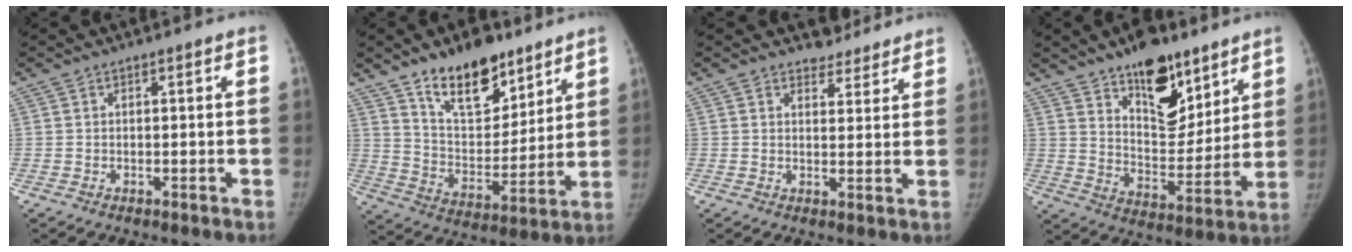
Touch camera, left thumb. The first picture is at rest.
{"total": 16.9, "force": [11.5, 8.3, 9.1], "torque": [-0.094, -0.077, 0.202]}
{"total": 4.2, "force": [3.9, 1.8, 0.0], "torque": [0.024, -0.030, 0.047]}
{"total": 16.9, "force": [11.0, 8.2, 9.8], "torque": [-0.094, -0.076, 0.181]}